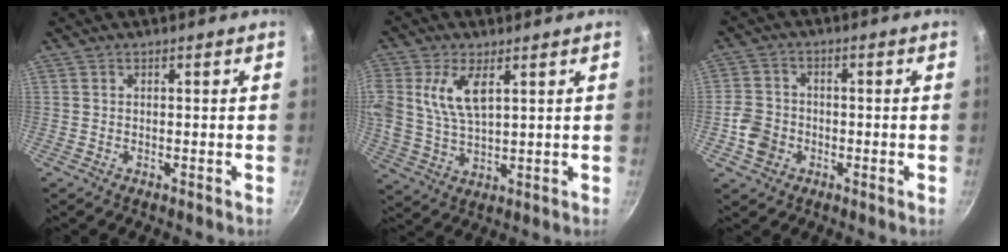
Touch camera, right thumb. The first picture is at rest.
{"total": 9.1, "force": [3.2, 4.4, 7.3], "torque": [-0.149, -0.006, 0.069]}
{"total": 5.8, "force": [-1.9, 4.9, 2.6], "torque": [-0.036, 0.018, -0.037]}